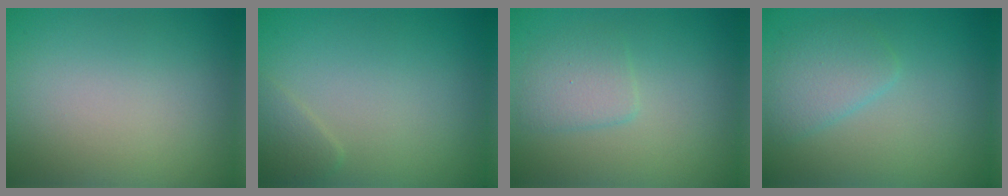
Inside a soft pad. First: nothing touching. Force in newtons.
{"total": 1.2, "press": 1.2, "slide": 0.0}
{"total": 2.2, "press": 2.2, "slide": 0.1}
{"total": 2.7, "press": 2.7, "slide": 0.1}